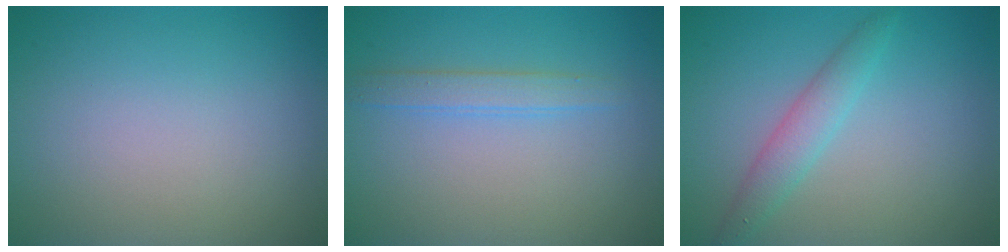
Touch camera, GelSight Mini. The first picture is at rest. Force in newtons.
{"total": 1.8, "press": 1.8, "slide": 0.1}
{"total": 2.4, "press": 2.4, "slide": 0.1}